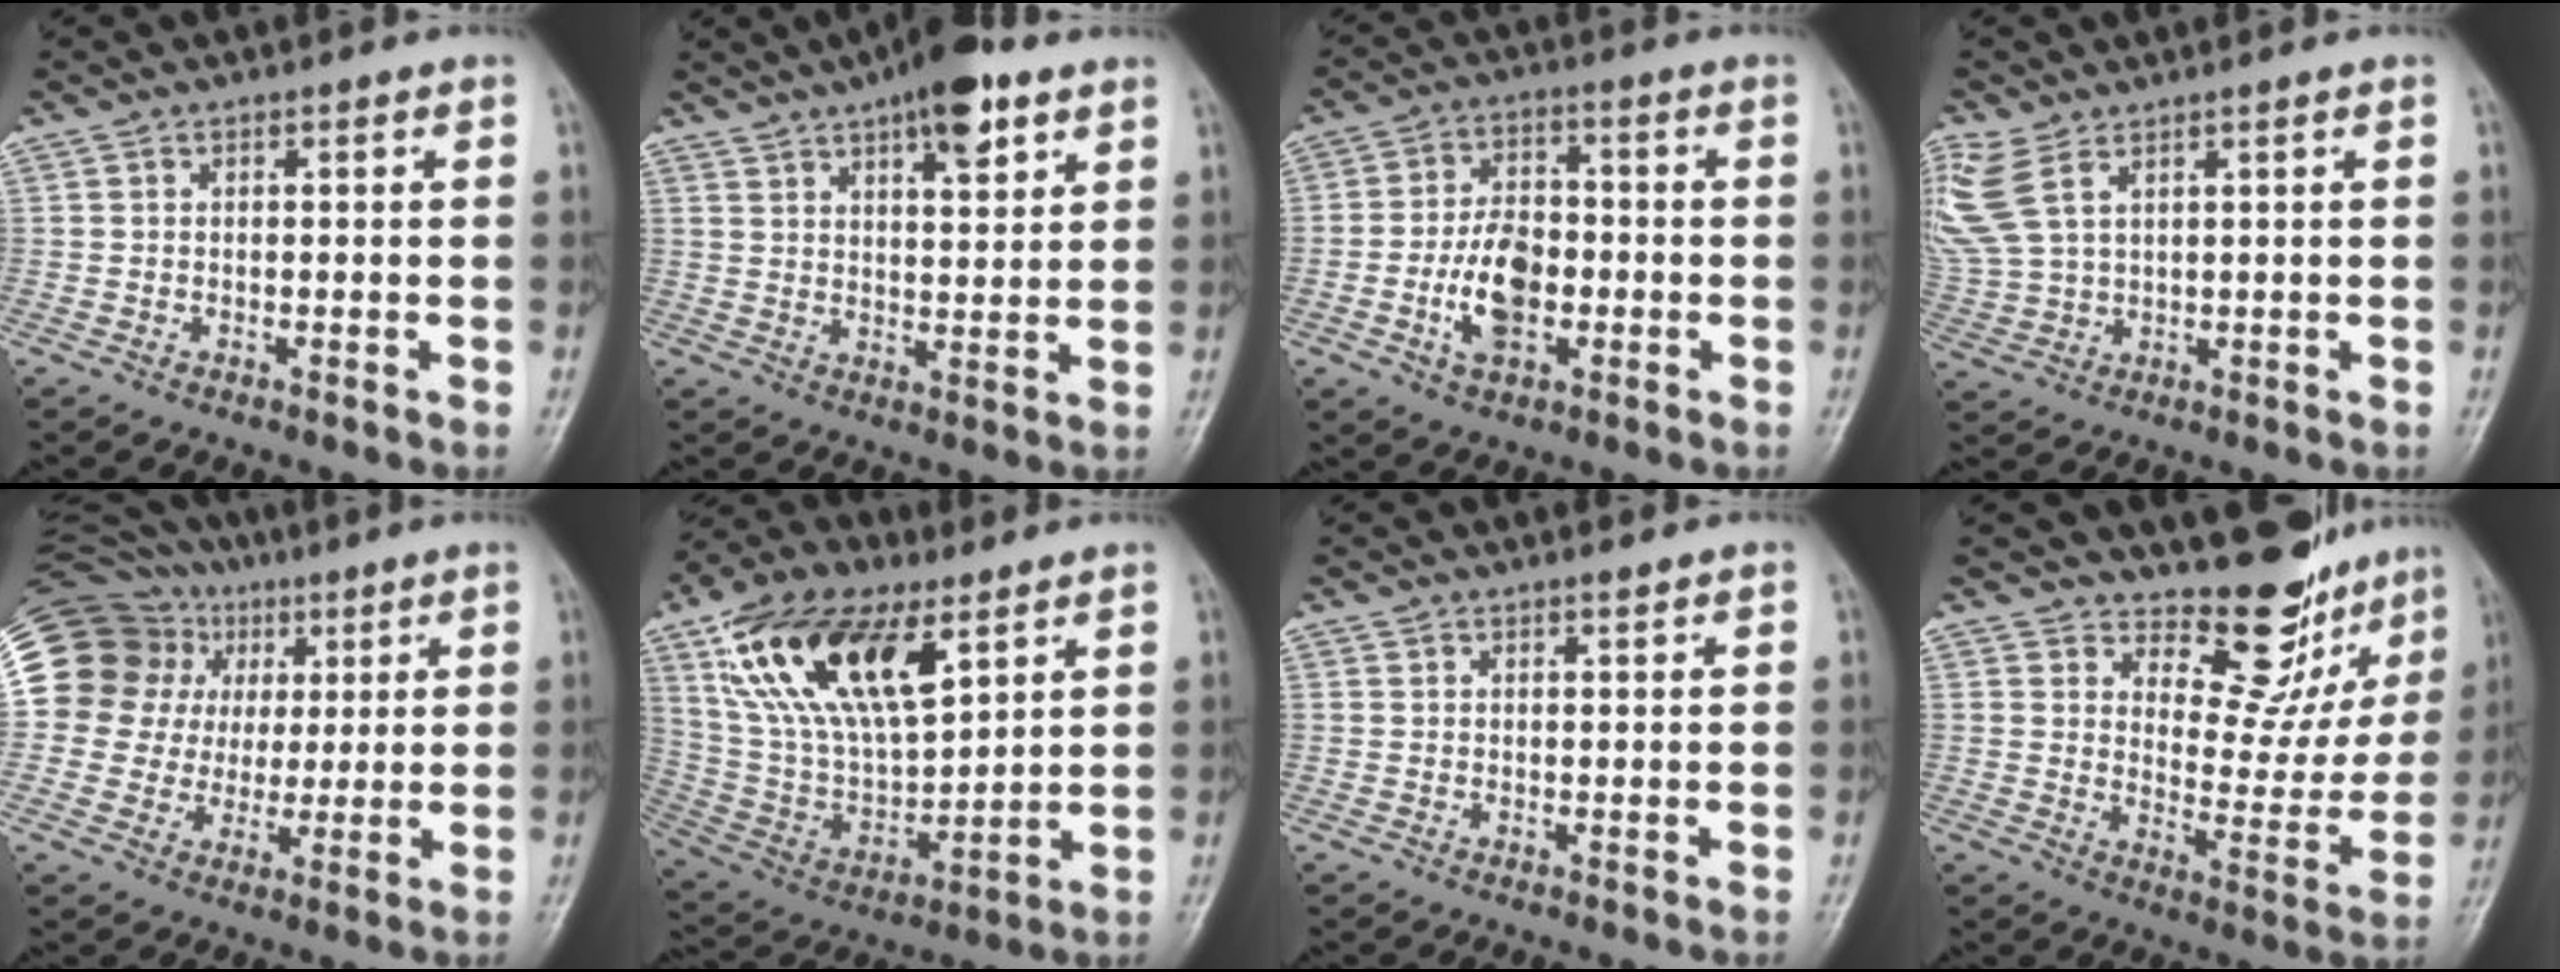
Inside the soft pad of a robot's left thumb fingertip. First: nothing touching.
{"total": 10.7, "force": [6.4, 3.7, 7.7], "torque": [-0.095, -0.023, 0.095]}
{"total": 10.1, "force": [-2.4, 6.3, 7.5], "torque": [-0.120, 0.015, -0.044]}
{"total": 9.1, "force": [4.7, 4.8, 6.2], "torque": [-0.159, 0.000, 0.109]}
{"total": 23.1, "force": [6.9, 20.6, 8.0], "torque": [-0.169, 0.073, 0.138]}
{"total": 22.9, "force": [10.8, 11.1, 16.8], "torque": [-0.293, -0.029, 0.206]}
{"total": 0.9, "force": [0.8, 0.3, 0.3], "torque": [-0.003, -0.007, 0.013]}
{"total": 13.6, "force": [11.9, 5.6, 3.6], "torque": [0.002, -0.110, 0.157]}